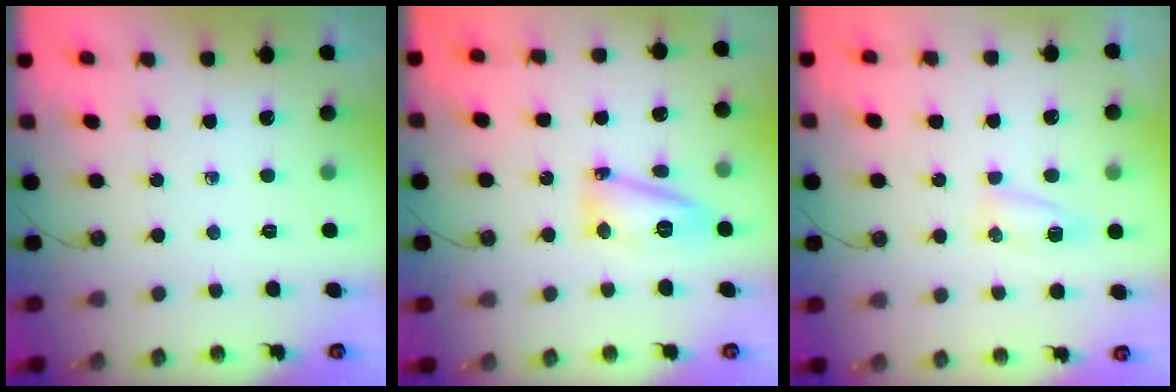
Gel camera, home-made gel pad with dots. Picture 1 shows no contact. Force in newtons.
{"total": 12.6, "press": 12.5, "slide": 1.5}
{"total": 5.2, "press": 5.2, "slide": 0.5}